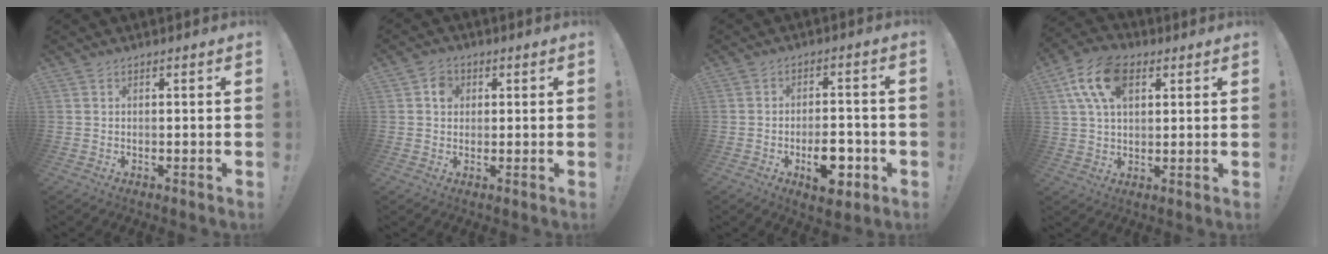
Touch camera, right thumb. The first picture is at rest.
{"total": 3.8, "force": [0.9, 3.2, 1.8], "torque": [-0.008, -0.004, 0.012]}
{"total": 10.3, "force": [-4.4, 5.4, 7.6], "torque": [-0.113, 0.021, -0.070]}
{"total": 13.7, "force": [5.5, 8.0, 9.7], "torque": [-0.177, -0.005, 0.103]}